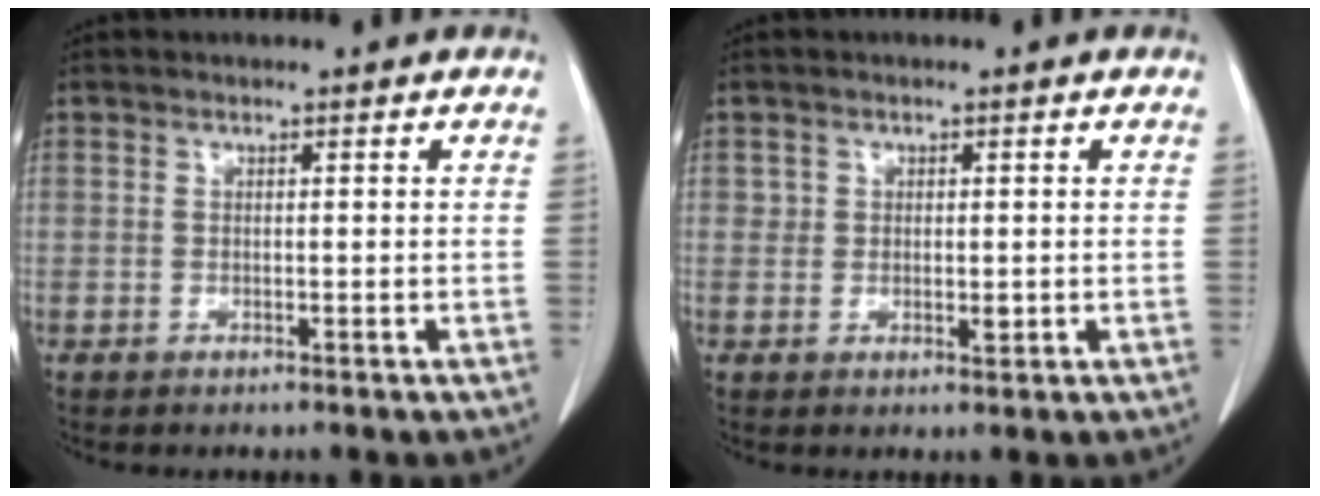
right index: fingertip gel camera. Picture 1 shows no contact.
{"total": 1.8, "force": [0.2, 1.4, 1.2], "torque": [-0.014, -0.003, 0.004]}